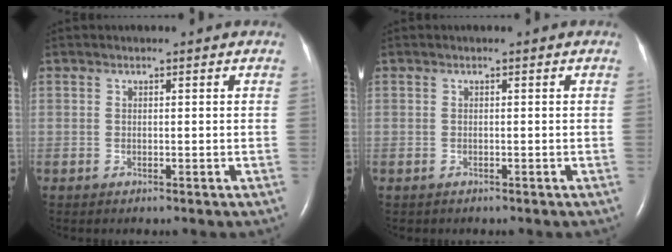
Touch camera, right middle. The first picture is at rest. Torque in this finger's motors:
{"motor_torque": [-0.20, 0.21, -0.03, 0.01]}